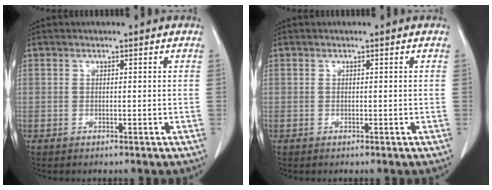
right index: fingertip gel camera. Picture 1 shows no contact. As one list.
[{"total": 0.0}]